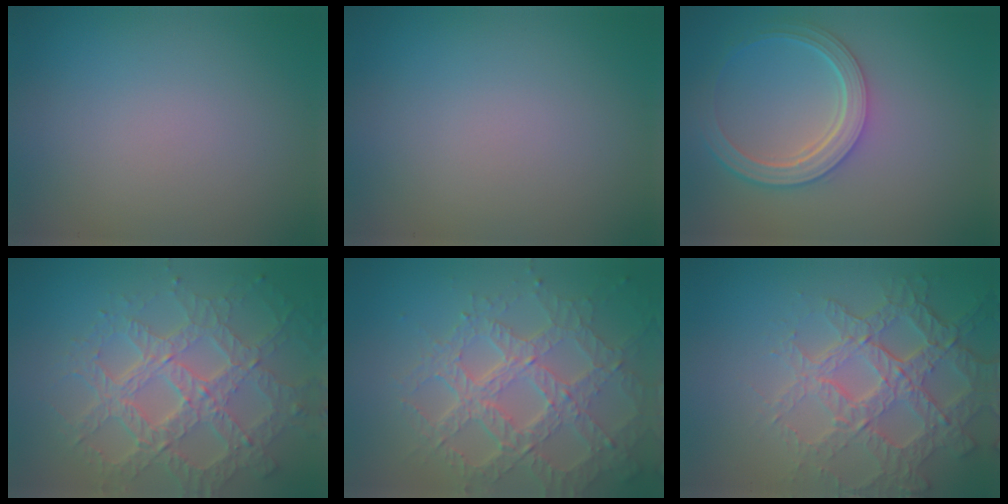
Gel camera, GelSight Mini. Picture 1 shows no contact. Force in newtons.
{"total": 0.0}
{"total": 4.7, "press": 3.7, "slide": 2.9}
{"total": 7.8, "press": 5.6, "slide": 5.5}
{"total": 7.0, "press": 5.1, "slide": 4.8}
{"total": 6.8, "press": 5.1, "slide": 4.5}